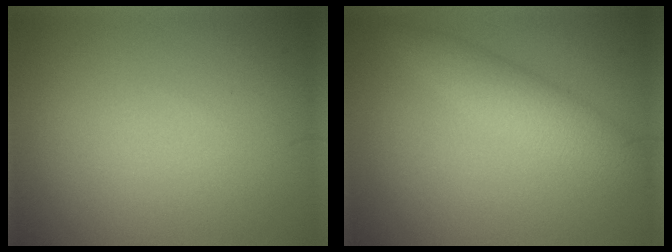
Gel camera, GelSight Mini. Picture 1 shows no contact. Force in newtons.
{"total": 3.5, "press": 3.5, "slide": 0.1}